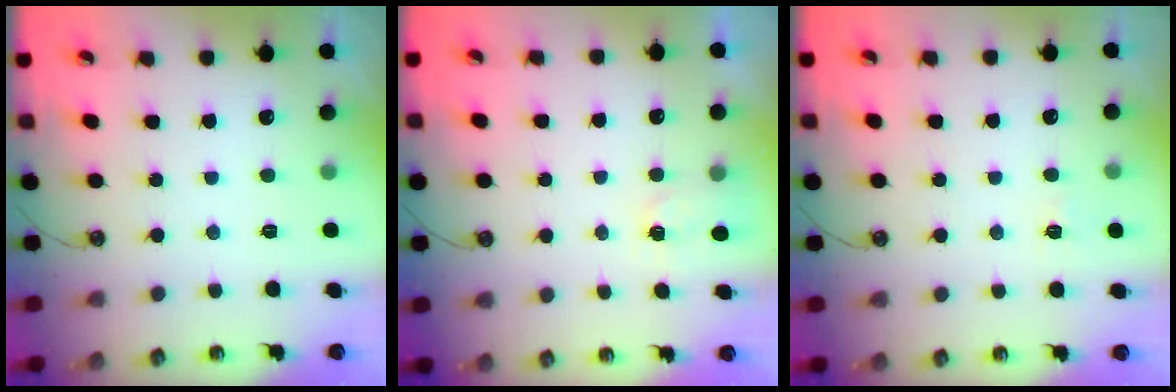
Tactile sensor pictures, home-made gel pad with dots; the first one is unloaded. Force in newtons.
{"total": 3.3, "press": 3.3, "slide": 0.2}
{"total": 5.3, "press": 5.2, "slide": 0.6}